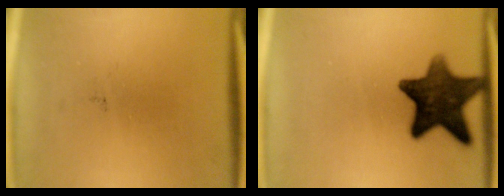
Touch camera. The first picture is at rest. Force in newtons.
{"total": 12.7}